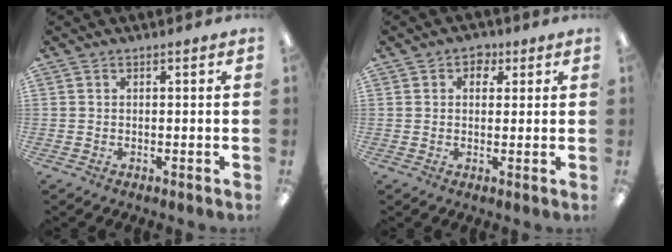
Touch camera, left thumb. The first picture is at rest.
{"total": 3.1, "force": [1.3, 2.6, 1.1], "torque": [-0.003, -0.001, 0.018]}